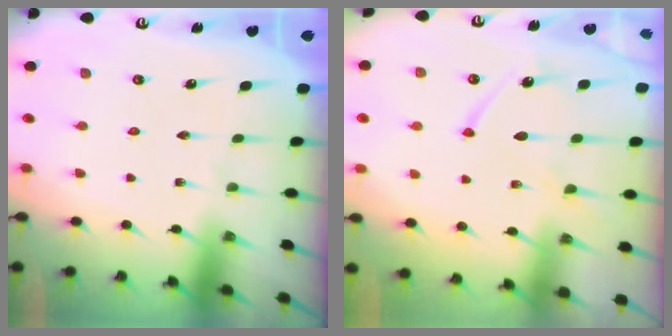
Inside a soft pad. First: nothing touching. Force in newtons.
{"total": 11.7, "press": 11.7, "slide": 1.1}